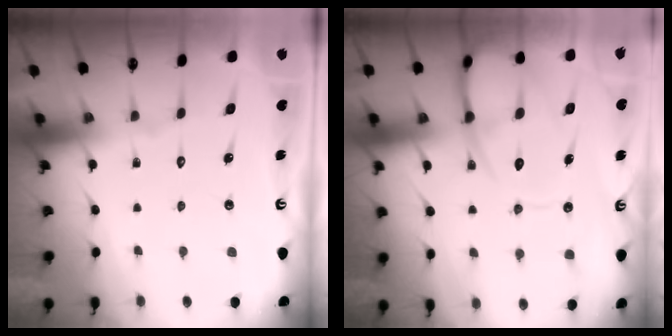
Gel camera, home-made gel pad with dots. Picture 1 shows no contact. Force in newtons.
{"total": 12.3, "press": 12.2, "slide": 1.4}